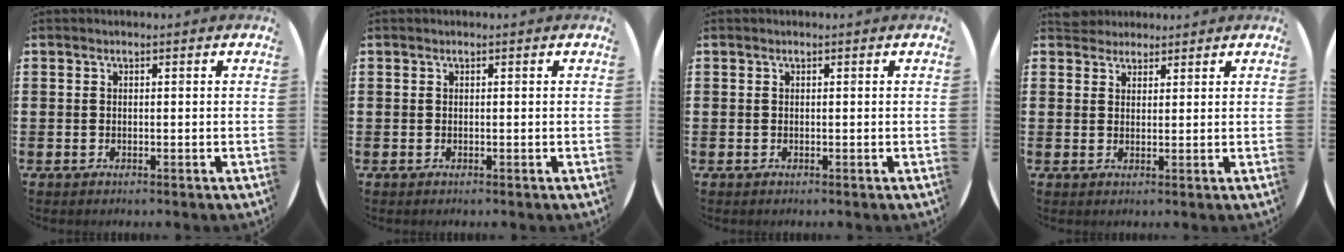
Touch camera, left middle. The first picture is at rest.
{"total": 0.0}
{"total": 0.0}
{"total": 2.4, "force": [2.3, 0.8, -0.2], "torque": [-0.001, 0.004, 0.045]}